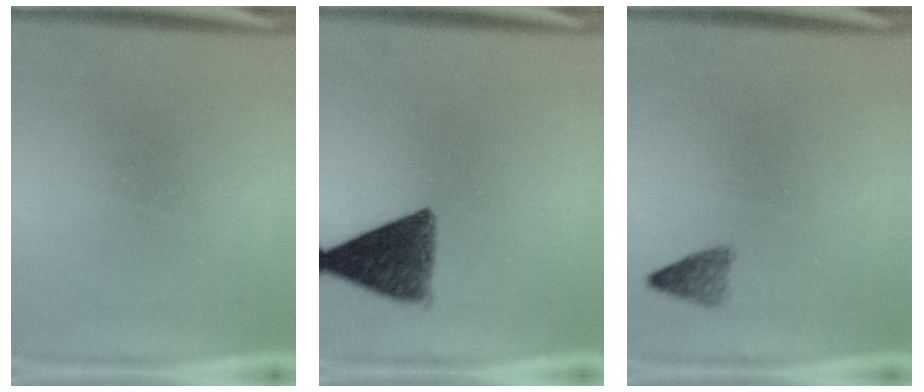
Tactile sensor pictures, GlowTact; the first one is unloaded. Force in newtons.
{"total": 9.3}
{"total": 1.9}